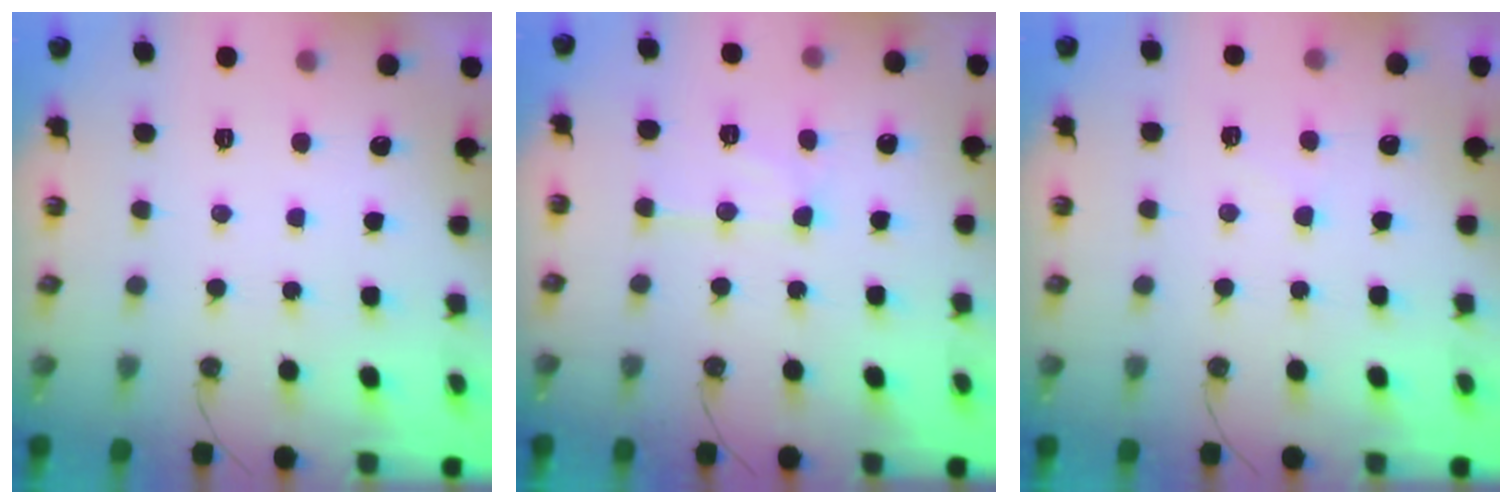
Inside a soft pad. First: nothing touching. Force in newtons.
{"total": 9.5, "press": 9.5, "slide": 0.9}
{"total": 5.8, "press": 5.8, "slide": 0.6}